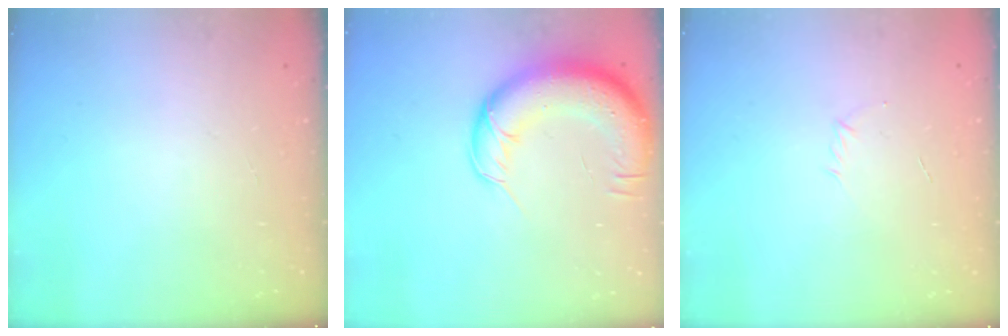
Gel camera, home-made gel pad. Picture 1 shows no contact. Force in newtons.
{"total": 16.3, "press": 15.9, "slide": 3.8}
{"total": 2.7, "press": 2.6, "slide": 0.7}